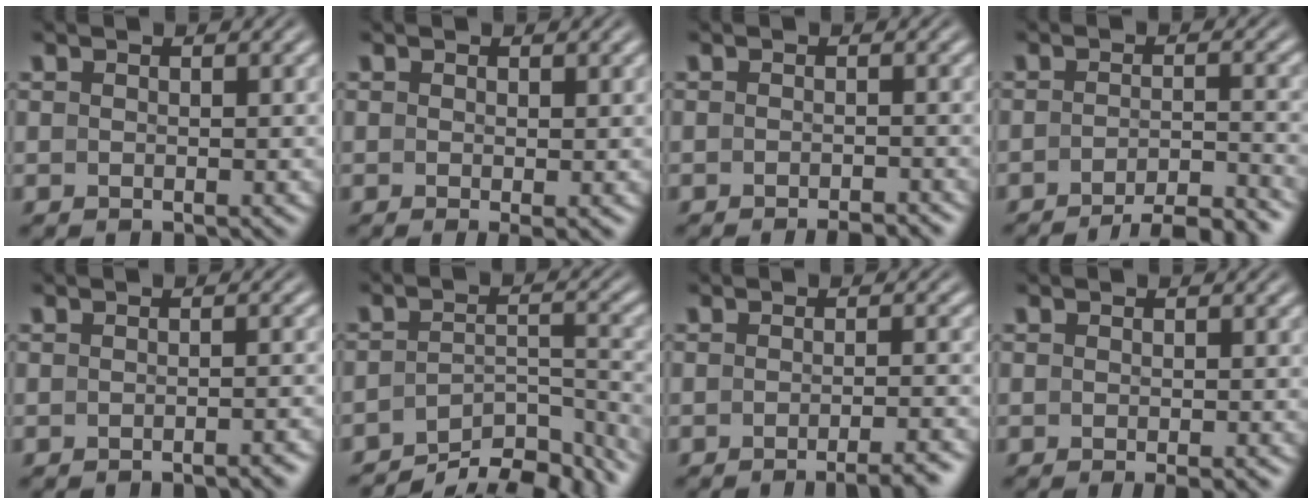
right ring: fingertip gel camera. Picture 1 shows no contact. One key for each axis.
{"total": 1.6, "fx": -0.7, "fy": 0.1, "fz": 1.4, "tx": -0.011, "ty": -0.007, "tz": -0.005}
{"total": 2.2, "fx": -2.1, "fy": -0.1, "fz": 0.7, "tx": -0.011, "ty": -0.007, "tz": -0.030}
{"total": 7.5, "fx": -7.0, "fy": 1.4, "fz": 2.4, "tx": -0.016, "ty": -0.016, "tz": -0.107}
{"total": 2.2, "fx": -2.2, "fy": -0.2, "fz": 0.4, "tx": -0.007, "ty": 0.002, "tz": -0.032}
{"total": 10.1, "fx": -8.7, "fy": 3.2, "fz": 3.9, "tx": -0.043, "ty": -0.023, "tz": -0.122}
{"total": 3.9, "fx": -3.5, "fy": 0.0, "fz": 1.8, "tx": -0.015, "ty": 0.003, "tz": -0.056}
{"total": 1.8, "fx": -1.5, "fy": 0.3, "fz": 1.0, "tx": -0.008, "ty": -0.003, "tz": -0.020}